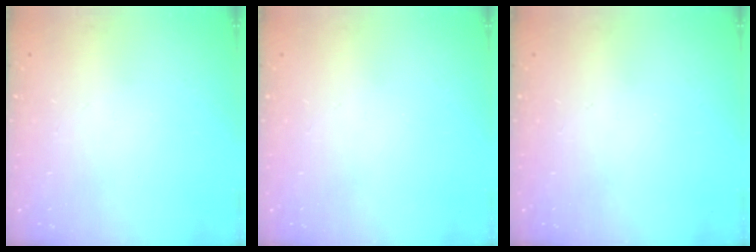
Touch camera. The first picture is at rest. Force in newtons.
{"total": 0.0}
{"total": 0.0}